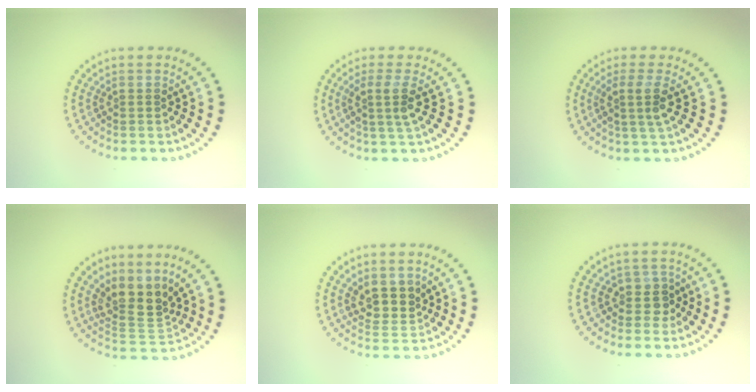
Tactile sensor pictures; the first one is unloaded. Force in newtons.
{"total": 2.6, "press": 2.0, "slide": 1.7}
{"total": 2.6, "press": 2.0, "slide": 1.7}
{"total": 3.9, "press": 2.9, "slide": 2.6}
{"total": 2.9, "press": 2.5, "slide": 1.6}
{"total": 1.9, "press": 1.6, "slide": 1.0}